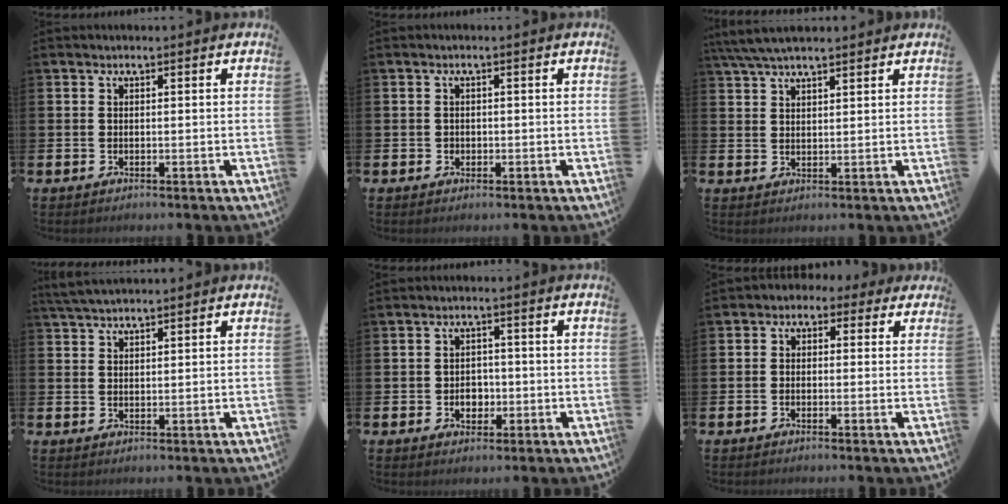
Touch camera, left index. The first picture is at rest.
{"total": 0.8, "force": [0.0, 0.8, 0.1], "torque": [0.007, 0.003, -0.004]}
{"total": 4.9, "force": [4.3, 1.0, 2.1], "torque": [-0.051, -0.008, 0.081]}
{"total": 3.0, "force": [2.7, 0.5, 1.1], "torque": [-0.026, -0.003, 0.051]}
{"total": 2.7, "force": [-0.7, 2.2, 1.4], "torque": [-0.012, -0.003, -0.021]}
{"total": 1.5, "force": [-0.6, 1.3, 0.4], "torque": [-0.021, 0.011, -0.016]}